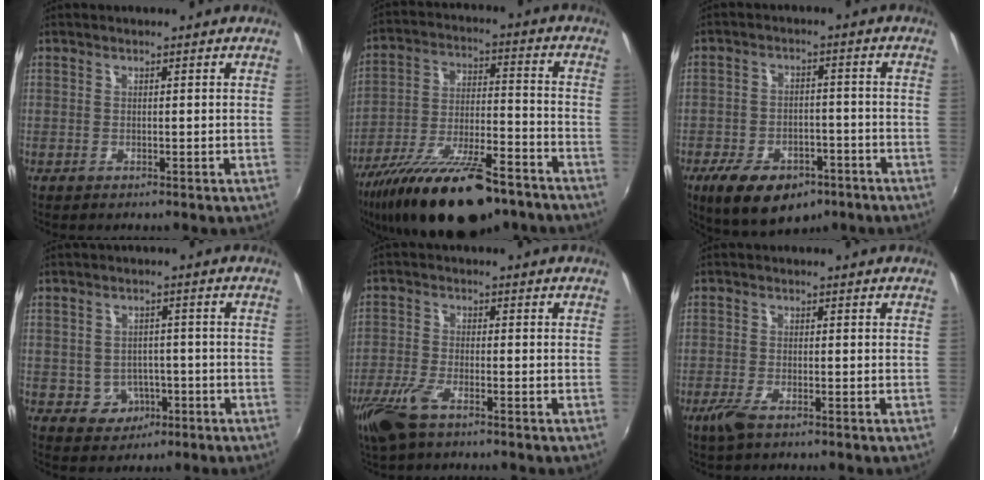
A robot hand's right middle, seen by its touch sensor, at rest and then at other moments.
{"total": 22.5, "force": [-16.2, 6.9, 14.0], "torque": [-0.260, -0.043, -0.258]}
{"total": 14.0, "force": [-8.7, 7.6, 7.8], "torque": [-0.172, -0.015, -0.129]}
{"total": 5.1, "force": [-1.8, 4.6, 1.2], "torque": [-0.035, 0.009, -0.012]}
{"total": 7.6, "force": [-4.9, 2.4, 5.3], "torque": [-0.132, -0.016, -0.101]}
{"total": 3.2, "force": [-2.1, 0.7, 2.3], "torque": [-0.057, -0.009, -0.042]}